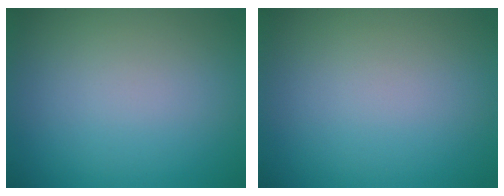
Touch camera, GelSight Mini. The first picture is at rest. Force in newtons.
{"total": 0.0}